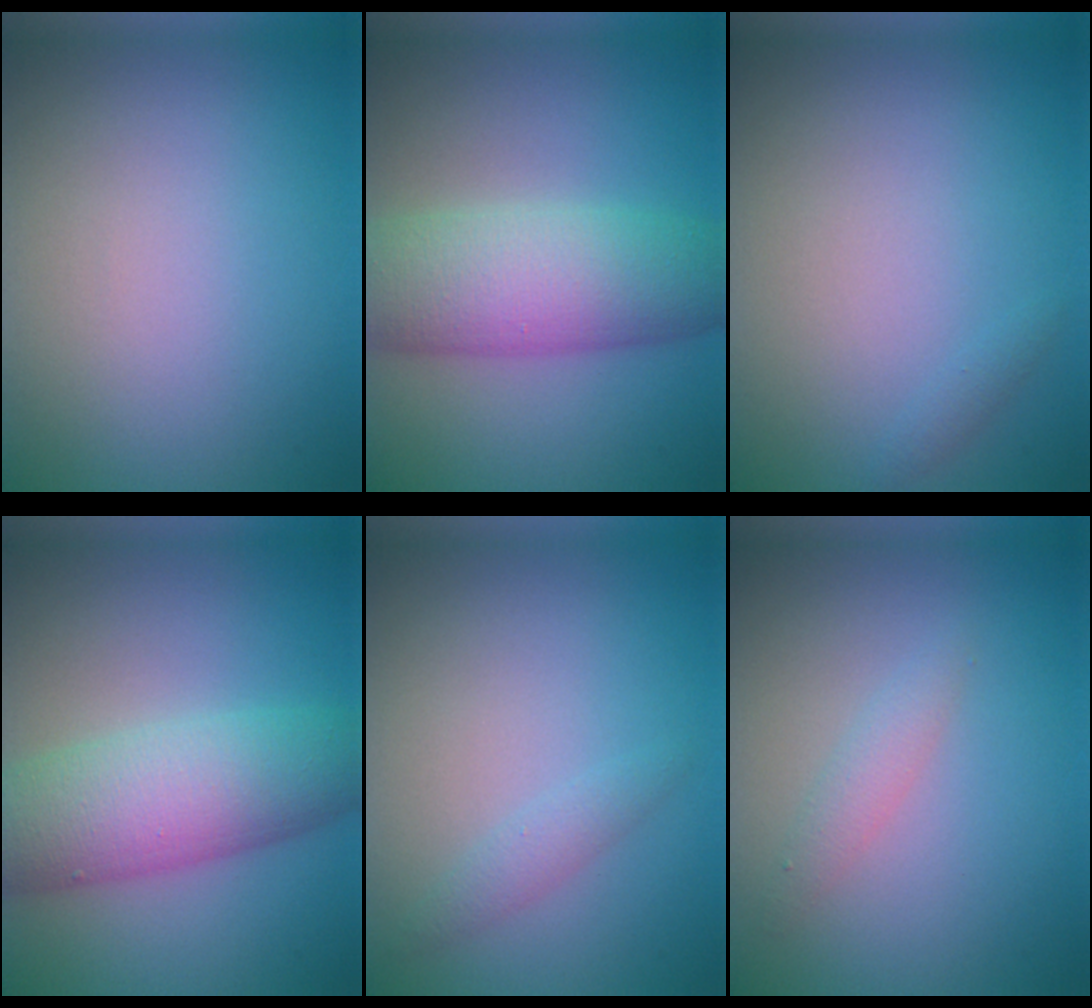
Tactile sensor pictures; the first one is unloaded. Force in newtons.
{"total": 8.3, "press": 8.3, "slide": 0.1}
{"total": 0.6, "press": 0.6, "slide": 0.0}
{"total": 7.9, "press": 7.9, "slide": 0.2}
{"total": 1.2, "press": 1.2, "slide": 0.1}
{"total": 1.3, "press": 1.3, "slide": 0.0}